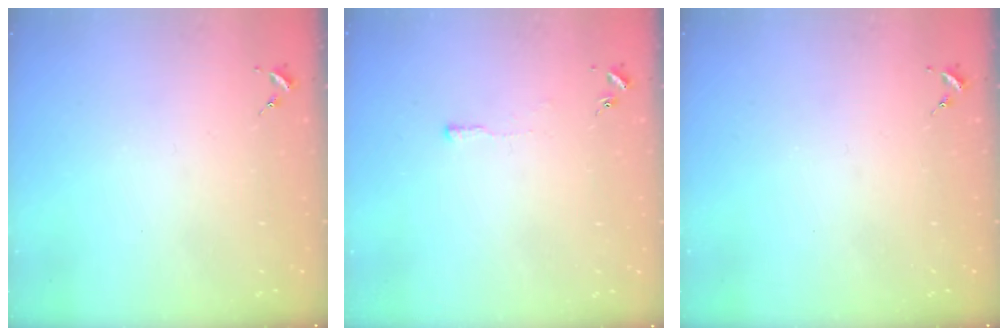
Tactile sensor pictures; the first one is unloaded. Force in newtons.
{"total": 3.3, "press": 3.2, "slide": 0.6}
{"total": 0.0}